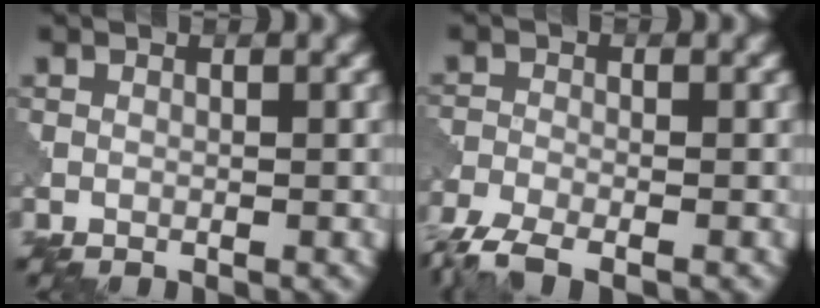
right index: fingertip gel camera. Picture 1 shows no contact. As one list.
[{"total": 4.2, "force": [-3.4, 1.1, 2.2], "torque": [-0.049, -0.011, -0.079]}]